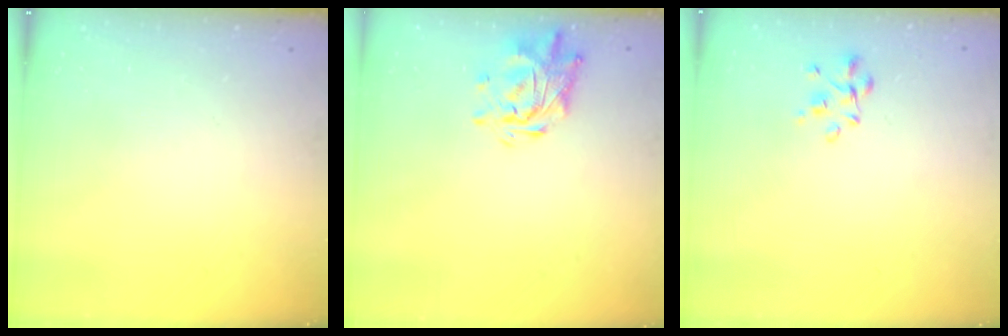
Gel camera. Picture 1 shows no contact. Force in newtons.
{"total": 1.5, "press": 1.5, "slide": 0.4}
{"total": 3.5, "press": 3.4, "slide": 1.1}